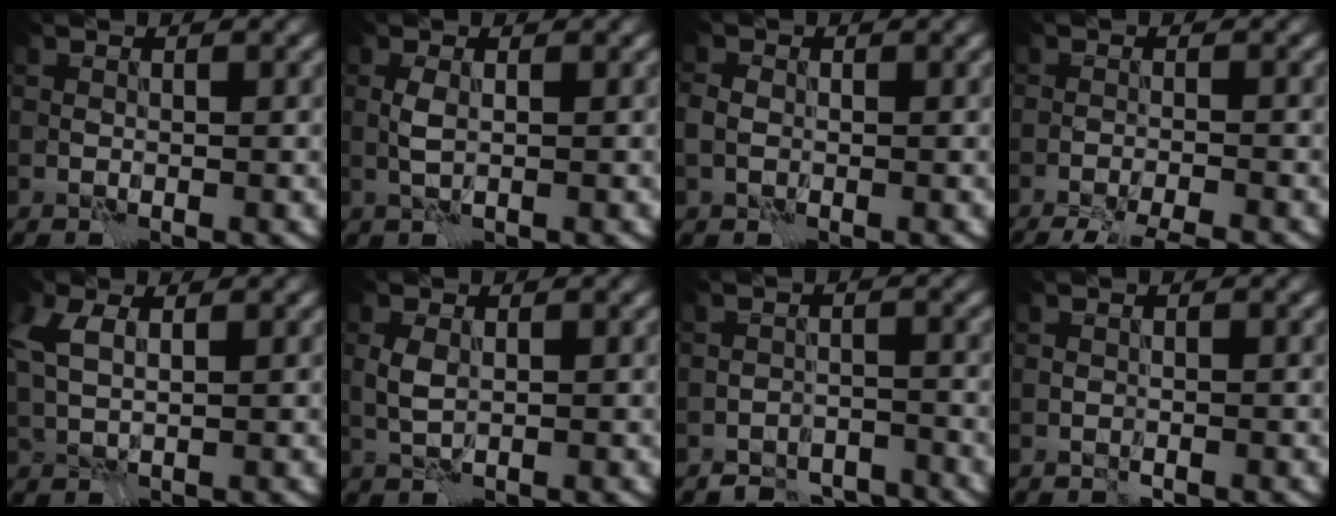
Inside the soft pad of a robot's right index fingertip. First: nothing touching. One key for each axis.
{"total": 0.8, "fx": 0.2, "fy": 0.0, "fz": 0.8, "tx": -0.019, "ty": 0.002, "tz": 0.003}
{"total": 1.2, "fx": -0.3, "fy": 1.0, "fz": 0.6, "tx": -0.011, "ty": -0.002, "tz": -0.011}
{"total": 6.1, "fx": -5.5, "fy": 0.9, "fz": 2.5, "tx": -0.034, "ty": -0.009, "tz": -0.079}
{"total": 3.4, "fx": 1.6, "fy": 1.7, "fz": 2.5, "tx": -0.063, "ty": 0.006, "tz": 0.033}
{"total": 1.4, "fx": 0.3, "fy": 0.7, "fz": 1.1, "tx": -0.028, "ty": -0.001, "tz": 0.009}
{"total": 3.9, "fx": -3.6, "fy": 1.3, "fz": 0.5, "tx": 0.005, "ty": 0.002, "tz": -0.057}
{"total": 0.6, "fx": -0.5, "fy": 0.3, "fz": 0.0, "tx": 0.000, "ty": 0.000, "tz": -0.011}